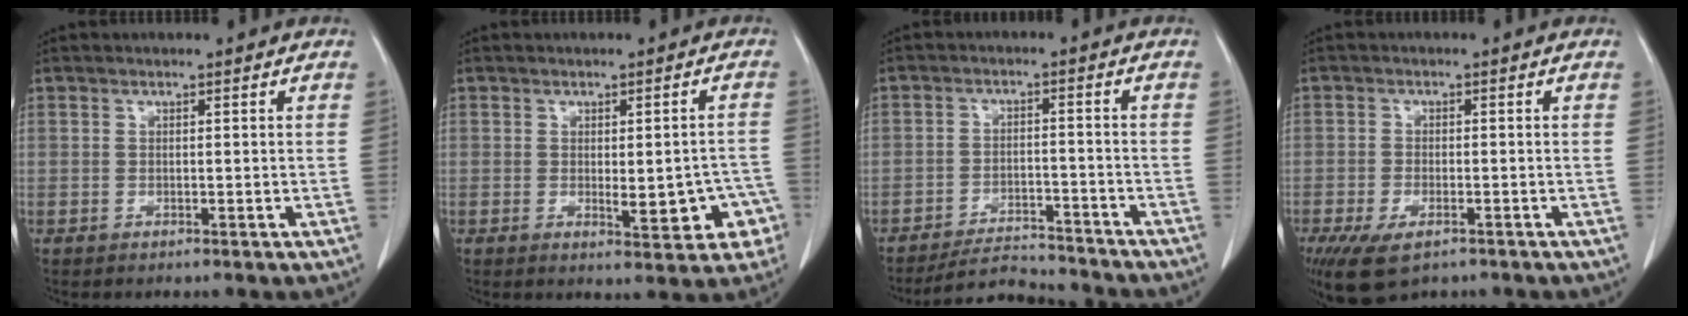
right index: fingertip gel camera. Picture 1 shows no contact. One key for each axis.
{"total": 7.2, "fx": -2.2, "fy": 2.5, "fz": 6.4, "tx": -0.069, "ty": 0.009, "tz": -0.021}
{"total": 6.7, "fx": -6.6, "fy": 1.2, "fz": 0.2, "tx": 0.001, "ty": 0.003, "tz": -0.110}
{"total": 8.0, "fx": -5.0, "fy": 3.6, "fz": 5.1, "tx": -0.098, "ty": -0.015, "tz": -0.082}